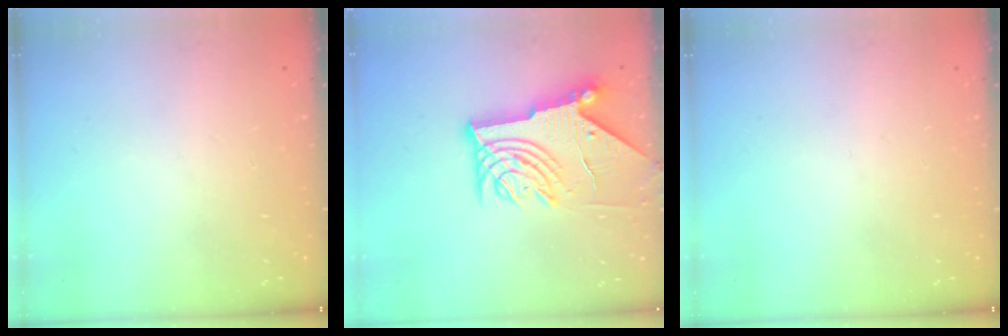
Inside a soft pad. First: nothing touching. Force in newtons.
{"total": 12.2, "press": 12.1, "slide": 1.3}
{"total": 0.0}